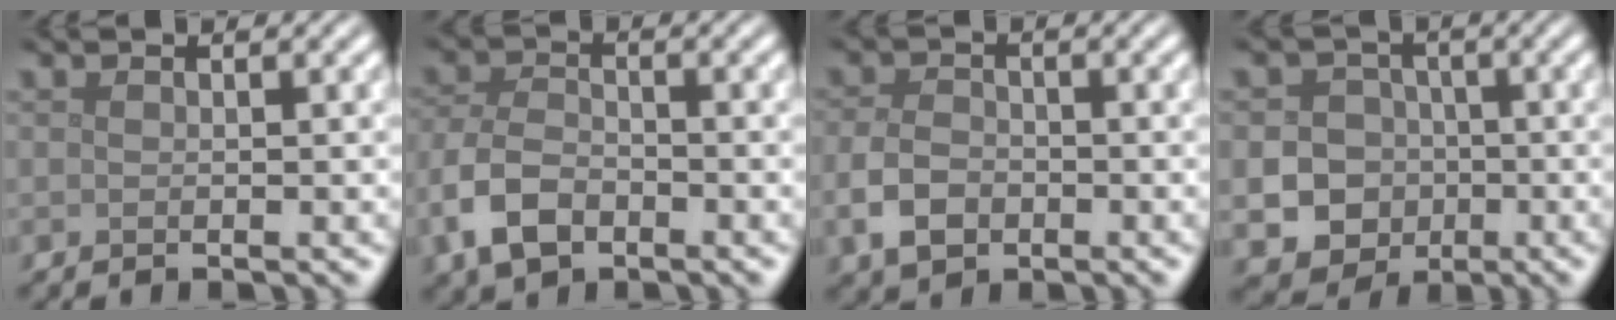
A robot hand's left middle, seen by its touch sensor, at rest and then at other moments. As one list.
[{"total": 4.8, "force": [-2.4, 2.9, 2.9], "torque": [-0.064, -0.002, -0.056]}, {"total": 3.5, "force": [-1.4, 2.4, 2.1], "torque": [-0.046, -0.002, -0.032]}, {"total": 8.1, "force": [-2.5, 7.3, 2.4], "torque": [-0.018, -0.014, -0.065]}]